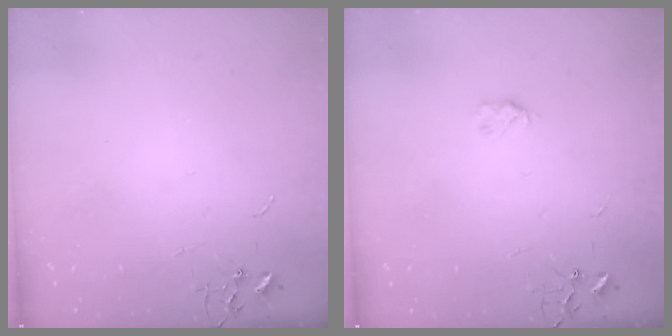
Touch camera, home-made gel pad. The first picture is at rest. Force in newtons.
{"total": 3.9, "press": 3.9, "slide": 0.5}